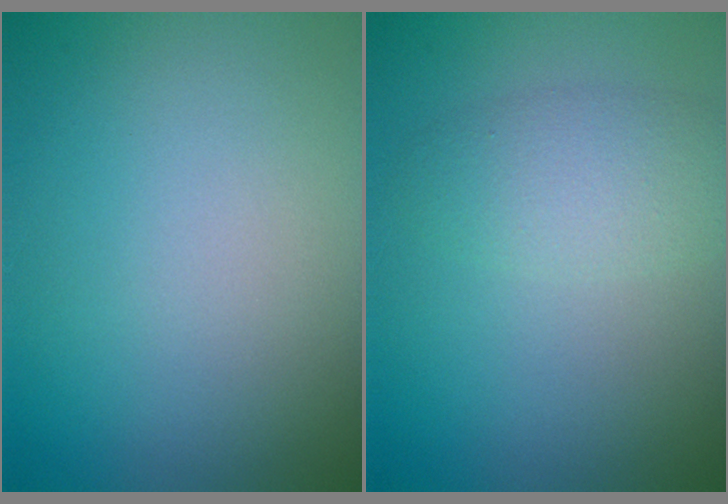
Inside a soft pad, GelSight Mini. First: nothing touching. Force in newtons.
{"total": 3.0, "press": 3.0, "slide": 0.1}